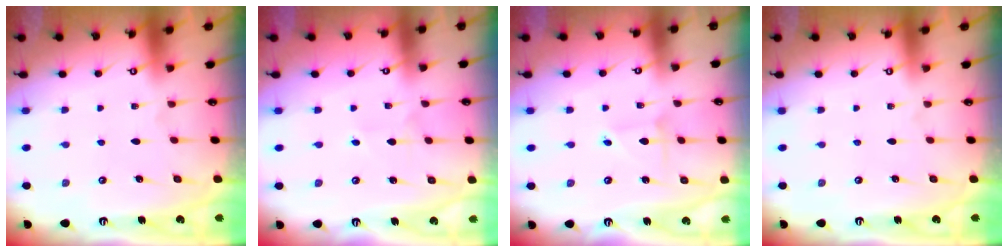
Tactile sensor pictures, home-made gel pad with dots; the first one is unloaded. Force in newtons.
{"total": 2.3, "press": 2.3, "slide": 0.2}
{"total": 2.2, "press": 2.2, "slide": 0.1}
{"total": 0.0}